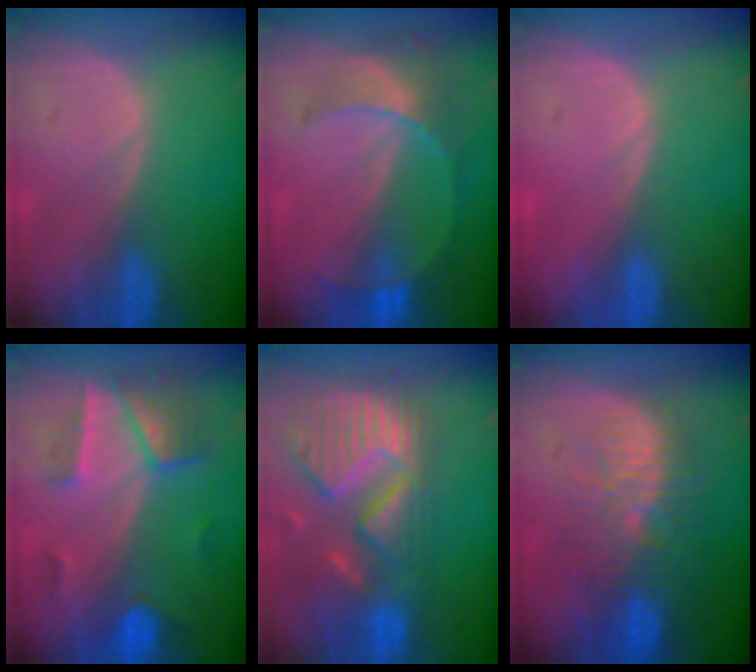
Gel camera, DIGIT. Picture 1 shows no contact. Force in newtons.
{"total": 7.8, "press": 6.7, "slide": 3.9}
{"total": 0.6, "press": 0.0, "slide": 0.6}
{"total": 7.2, "press": 6.4, "slide": 3.4}
{"total": 14.0, "press": 11.7, "slide": 7.8}
{"total": 11.0, "press": 9.7, "slide": 5.2}